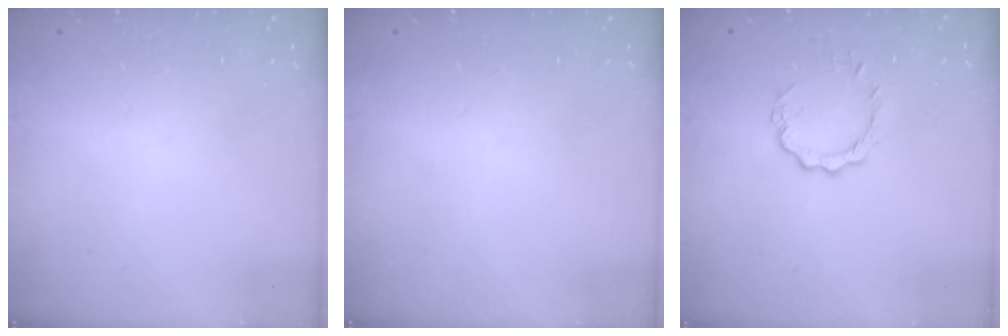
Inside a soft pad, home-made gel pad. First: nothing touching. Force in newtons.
{"total": 0.0}
{"total": 5.0, "press": 4.9, "slide": 0.6}